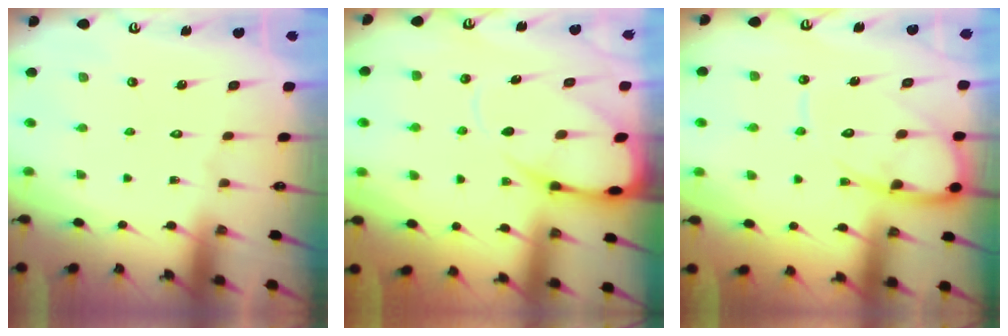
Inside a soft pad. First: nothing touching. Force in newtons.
{"total": 9.8, "press": 9.8, "slide": 0.9}
{"total": 11.6, "press": 11.5, "slide": 1.2}